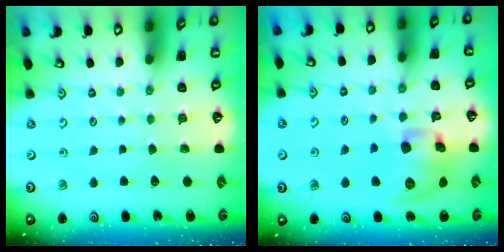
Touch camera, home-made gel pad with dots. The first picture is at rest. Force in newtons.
{"total": 12.9, "press": 12.7, "slide": 2.2}